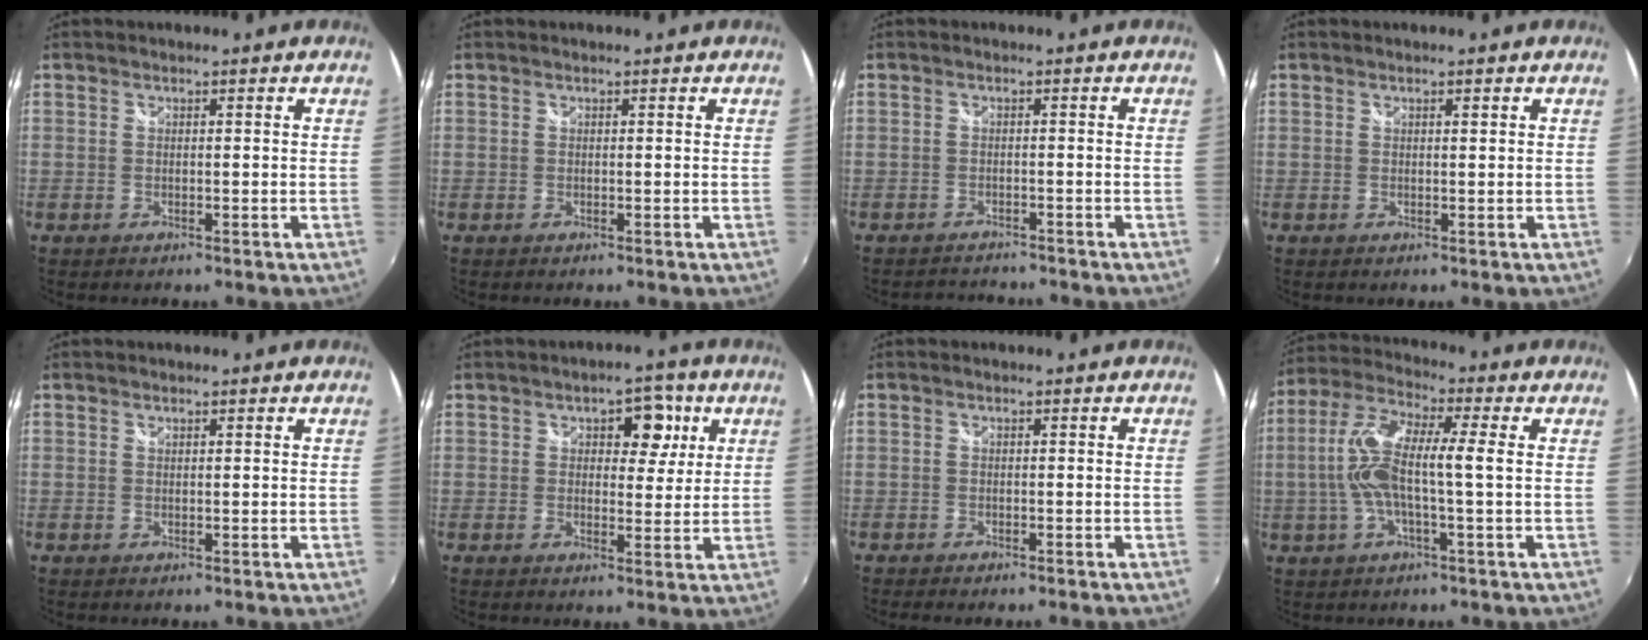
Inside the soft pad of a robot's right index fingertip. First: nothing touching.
{"total": 0.0}
{"total": 3.9, "force": [-3.7, 1.0, 0.4], "torque": [-0.020, -0.003, -0.060]}
{"total": 0.5, "force": [0.3, 0.0, 0.4], "torque": [-0.006, 0.002, 0.005]}
{"total": 0.0}
{"total": 5.9, "force": [2.1, 4.0, 3.9], "torque": [-0.047, 0.012, 0.027]}
{"total": 3.0, "force": [-2.7, 0.6, 1.4], "torque": [-0.031, -0.016, -0.043]}
{"total": 12.0, "force": [-0.5, 2.2, 11.8], "torque": [-0.241, 0.010, -0.012]}